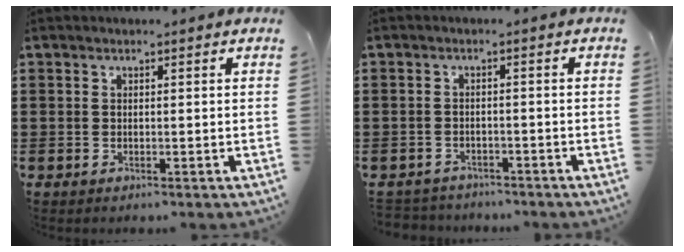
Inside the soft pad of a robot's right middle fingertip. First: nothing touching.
{"total": 2.3, "force": [-2.2, 0.3, -0.4], "torque": [-0.002, -0.002, -0.051]}